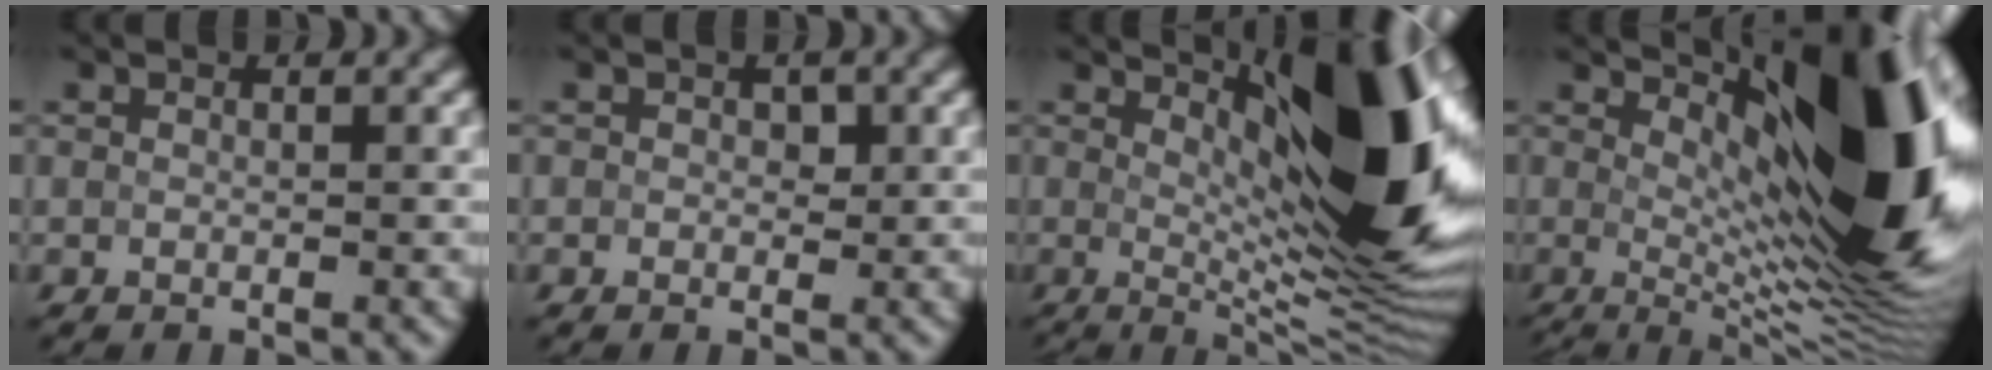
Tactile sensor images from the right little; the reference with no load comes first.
{"total": 1.0, "force": [0.2, 0.8, 0.5], "torque": [-0.003, -0.001, 0.001]}
{"total": 12.4, "force": [3.3, 3.4, 11.5], "torque": [-0.154, -0.004, 0.056]}
{"total": 14.0, "force": [3.6, 3.9, 13.0], "torque": [-0.168, -0.001, 0.057]}